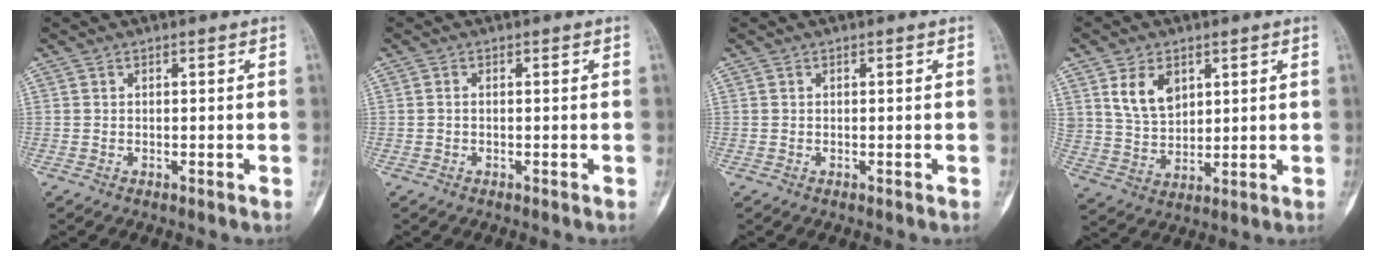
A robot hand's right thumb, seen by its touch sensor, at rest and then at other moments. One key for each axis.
{"total": 0.5, "fx": -0.1, "fy": 0.3, "fz": 0.4, "tx": -0.009, "ty": 0.000, "tz": -0.005}
{"total": 0.0}
{"total": 8.4, "fx": 3.8, "fy": 5.6, "fz": 5.0, "tx": -0.073, "ty": -0.021, "tz": 0.083}